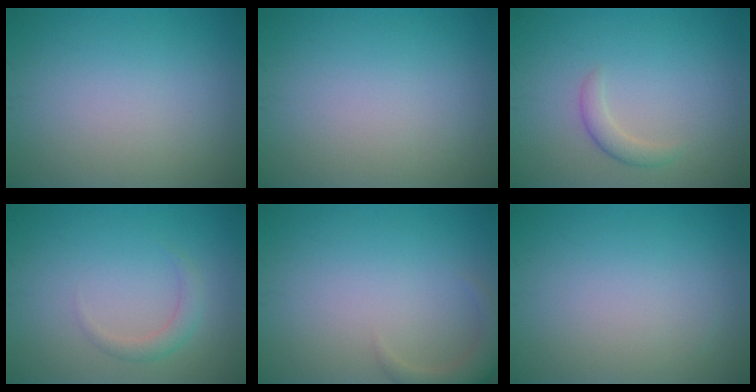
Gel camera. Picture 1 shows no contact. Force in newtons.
{"total": 0.0}
{"total": 1.6, "press": 1.6, "slide": 0.1}
{"total": 1.6, "press": 1.6, "slide": 0.1}
{"total": 2.6, "press": 2.6, "slide": 0.3}
{"total": 0.0}